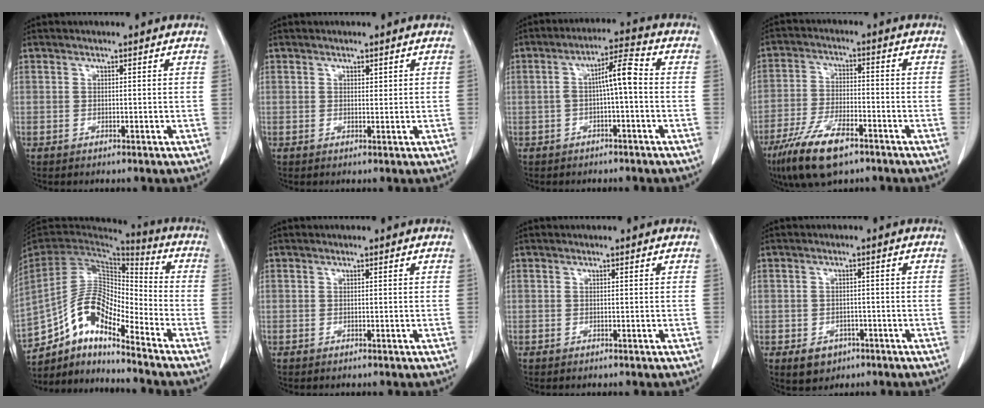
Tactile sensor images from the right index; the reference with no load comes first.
{"total": 0.8, "force": [0.5, 0.4, 0.4], "torque": [-0.003, -0.004, 0.008]}
{"total": 5.8, "force": [-0.5, 0.8, 5.8], "torque": [-0.096, 0.025, -0.008]}
{"total": 10.9, "force": [-7.0, 3.1, 7.7], "torque": [-0.152, -0.017, -0.124]}
{"total": 12.6, "force": [-9.0, 4.0, 7.8], "torque": [-0.152, 0.040, -0.165]}
{"total": 0.0}
{"total": 0.0}
{"total": 3.7, "force": [-1.8, 3.0, 1.3], "torque": [-0.014, 0.006, -0.016]}